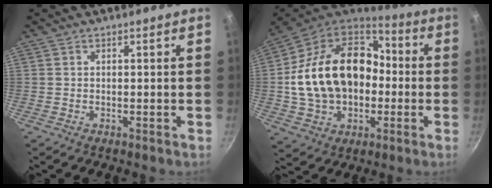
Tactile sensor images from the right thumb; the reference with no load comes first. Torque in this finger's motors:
{"motor_torque": [0.42, 4.05, 1.56, -0.91, 0.63]}